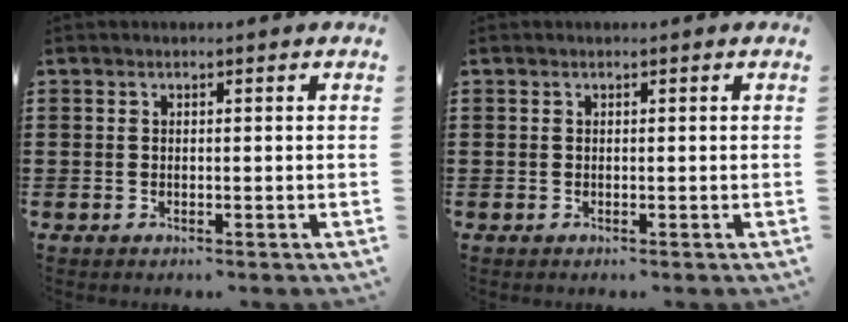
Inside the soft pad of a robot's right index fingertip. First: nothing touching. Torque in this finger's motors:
{"motor_torque": [-0.60, 0.99, 0.00, -0.01]}